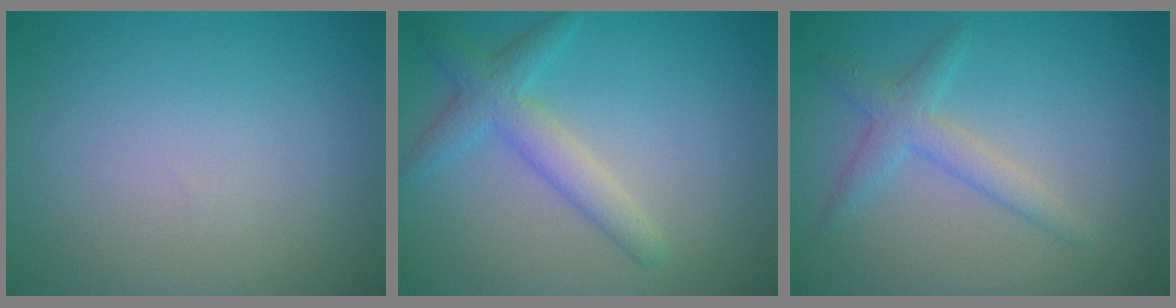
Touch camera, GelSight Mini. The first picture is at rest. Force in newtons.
{"total": 3.1, "press": 3.1, "slide": 0.2}
{"total": 2.4, "press": 2.4, "slide": 0.0}